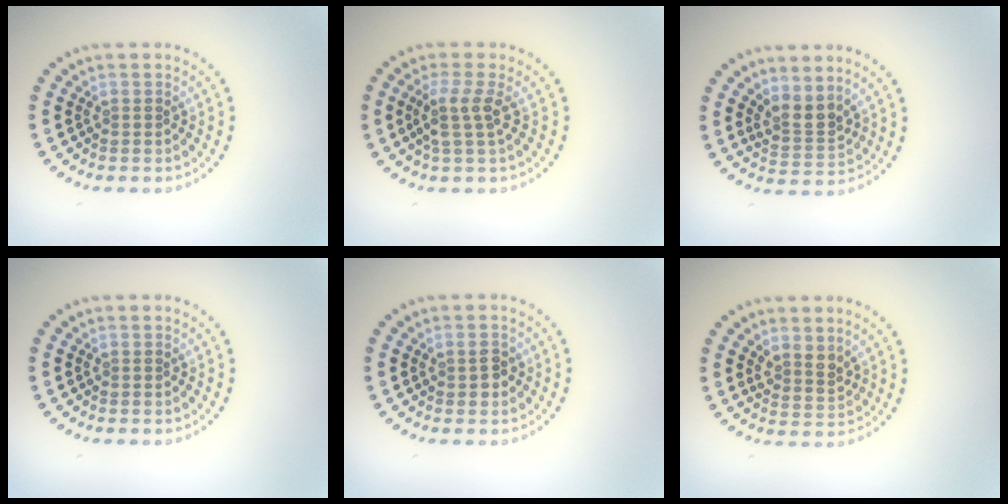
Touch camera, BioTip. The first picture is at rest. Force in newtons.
{"total": 2.5, "press": 2.0, "slide": 1.6}
{"total": 2.6, "press": 2.0, "slide": 1.8}
{"total": 0.0}
{"total": 1.5, "press": 1.5, "slide": 0.3}
{"total": 2.0, "press": 1.7, "slide": 1.1}